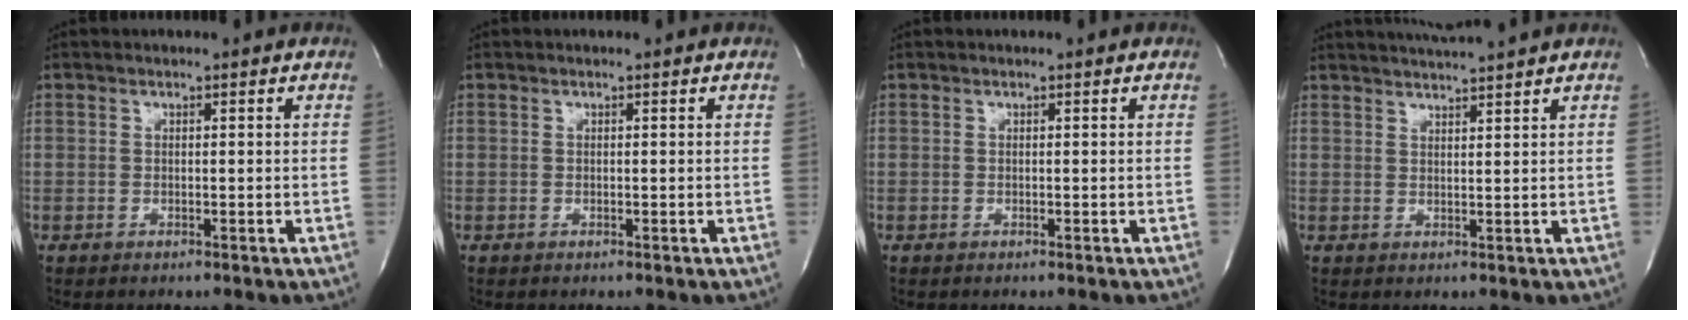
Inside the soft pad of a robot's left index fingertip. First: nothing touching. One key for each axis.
{"total": 0.0}
{"total": 0.0}
{"total": 5.0, "fx": 4.6, "fy": -1.3, "fz": 1.4, "tx": -0.024, "ty": 0.006, "tz": 0.071}